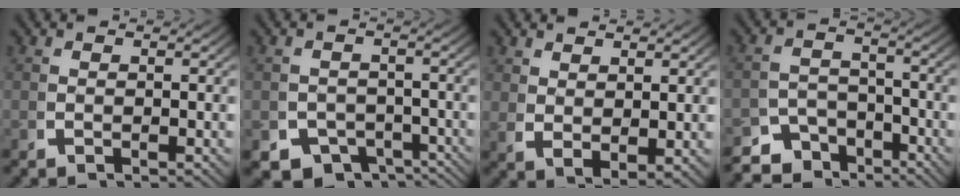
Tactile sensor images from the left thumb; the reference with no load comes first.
{"total": 8.1, "force": [-5.3, 5.3, 2.9], "torque": [-0.041, -0.039, -0.082]}
{"total": 2.5, "force": [1.4, 1.1, 1.7], "torque": [-0.032, -0.012, 0.043]}
{"total": 6.6, "force": [-4.6, 4.4, 1.9], "torque": [-0.009, -0.032, -0.077]}